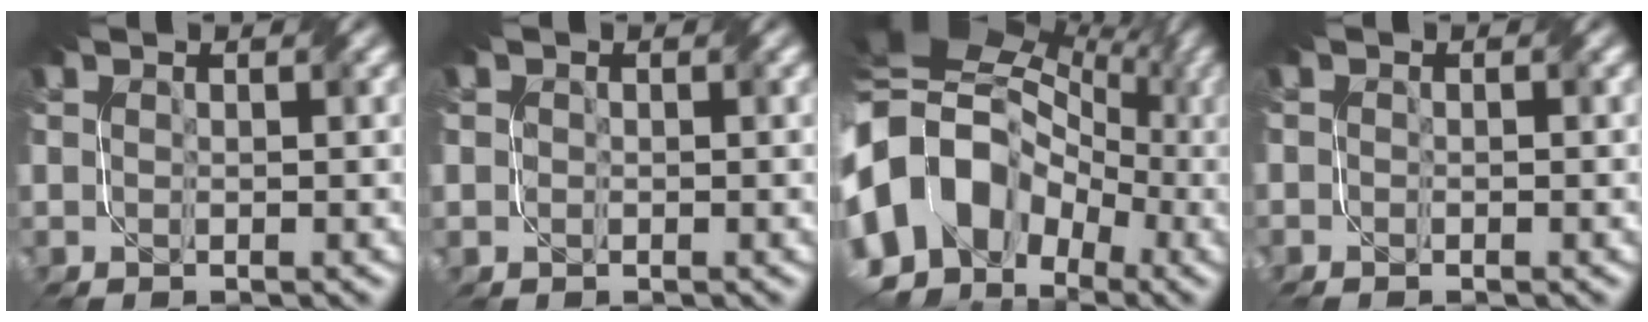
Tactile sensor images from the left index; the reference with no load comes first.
{"total": 0.9, "force": [0.3, 0.9, 0.0], "torque": [0.003, -0.005, 0.001]}
{"total": 18.6, "force": [-1.6, 14.6, 11.4], "torque": [-0.231, 0.000, -0.041]}
{"total": 0.5, "force": [-0.4, 0.2, 0.3], "torque": [-0.007, -0.005, -0.008]}